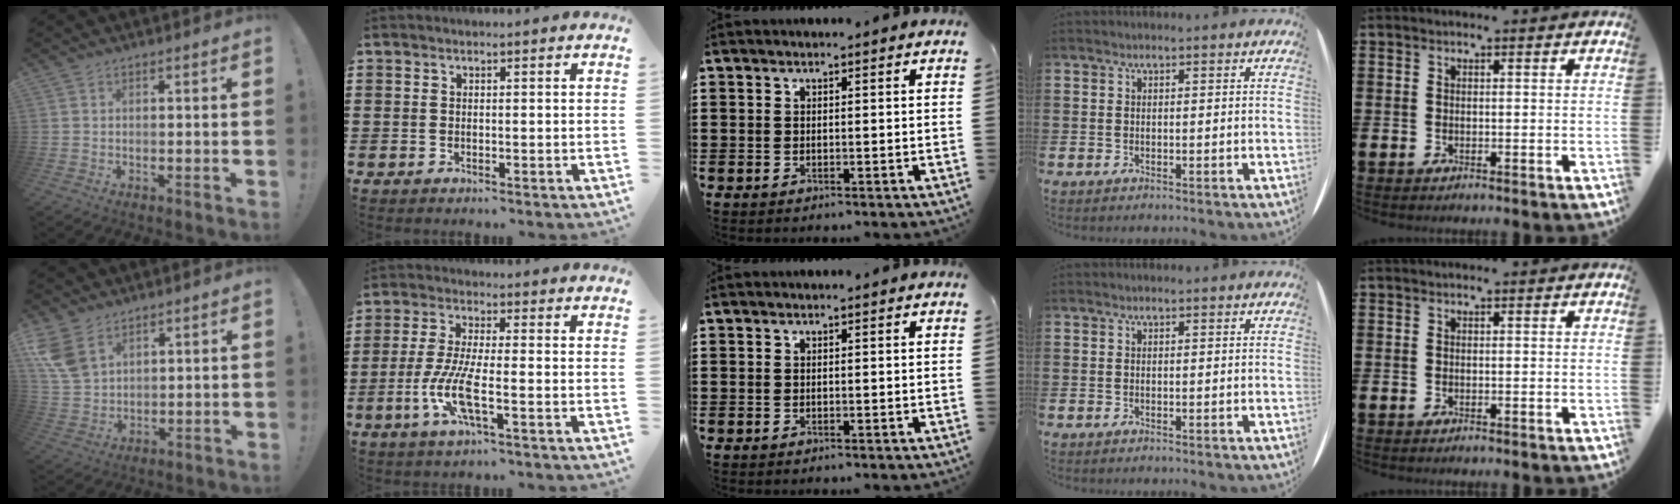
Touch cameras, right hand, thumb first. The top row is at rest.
{"thumb": {"total": 9.0, "force": [5.4, 5.5, 4.7], "torque": [-0.098, -0.017, 0.110]}, "index": {"total": 8.1, "force": [-2.8, 1.8, 7.4], "torque": [-0.163, -0.016, -0.058]}}